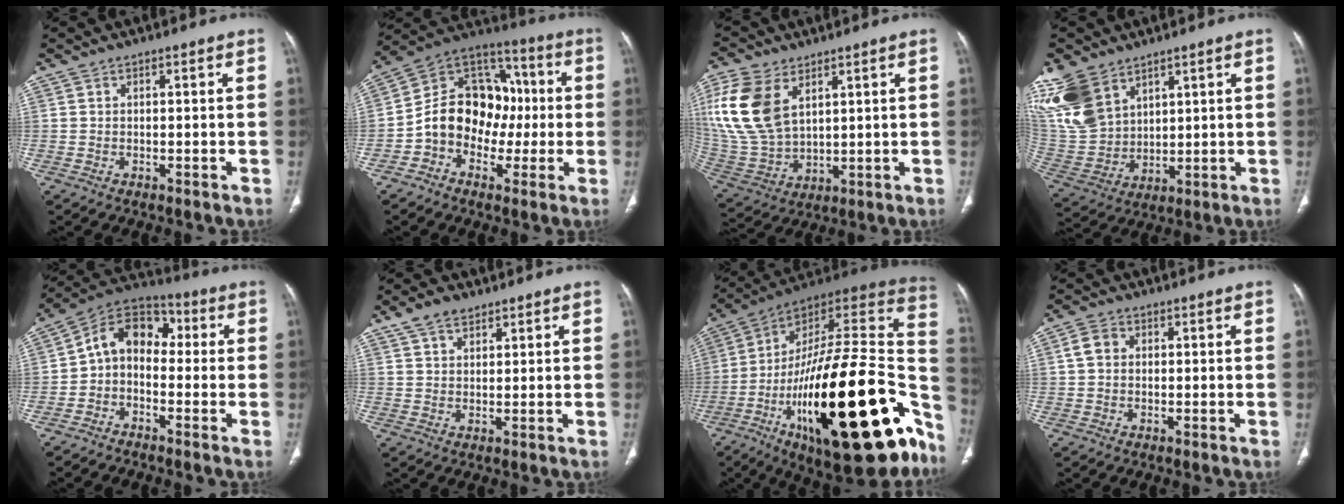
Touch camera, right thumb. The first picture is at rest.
{"total": 15.8, "force": [-2.1, 12.6, 9.3], "torque": [-0.112, 0.048, -0.046]}
{"total": 17.4, "force": [7.0, 10.6, 11.9], "torque": [-0.258, -0.021, 0.150]}
{"total": 16.4, "force": [9.7, 10.3, 8.2], "torque": [-0.176, -0.027, 0.215]}
{"total": 10.2, "force": [-0.9, 7.3, 7.0], "torque": [-0.092, 0.047, -0.036]}
{"total": 4.8, "force": [3.3, 2.7, 2.3], "torque": [-0.031, -0.010, 0.064]}
{"total": 43.2, "force": [-14.9, 15.6, 37.4], "torque": [-0.479, 0.070, -0.234]}
{"total": 3.6, "force": [0.7, 2.9, 2.1], "torque": [-0.038, 0.010, 0.013]}